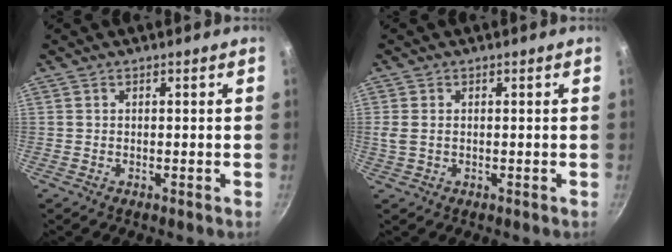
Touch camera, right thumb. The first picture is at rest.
{"total": 2.3, "force": [0.1, 1.5, 1.7], "torque": [-0.032, -0.002, 0.003]}